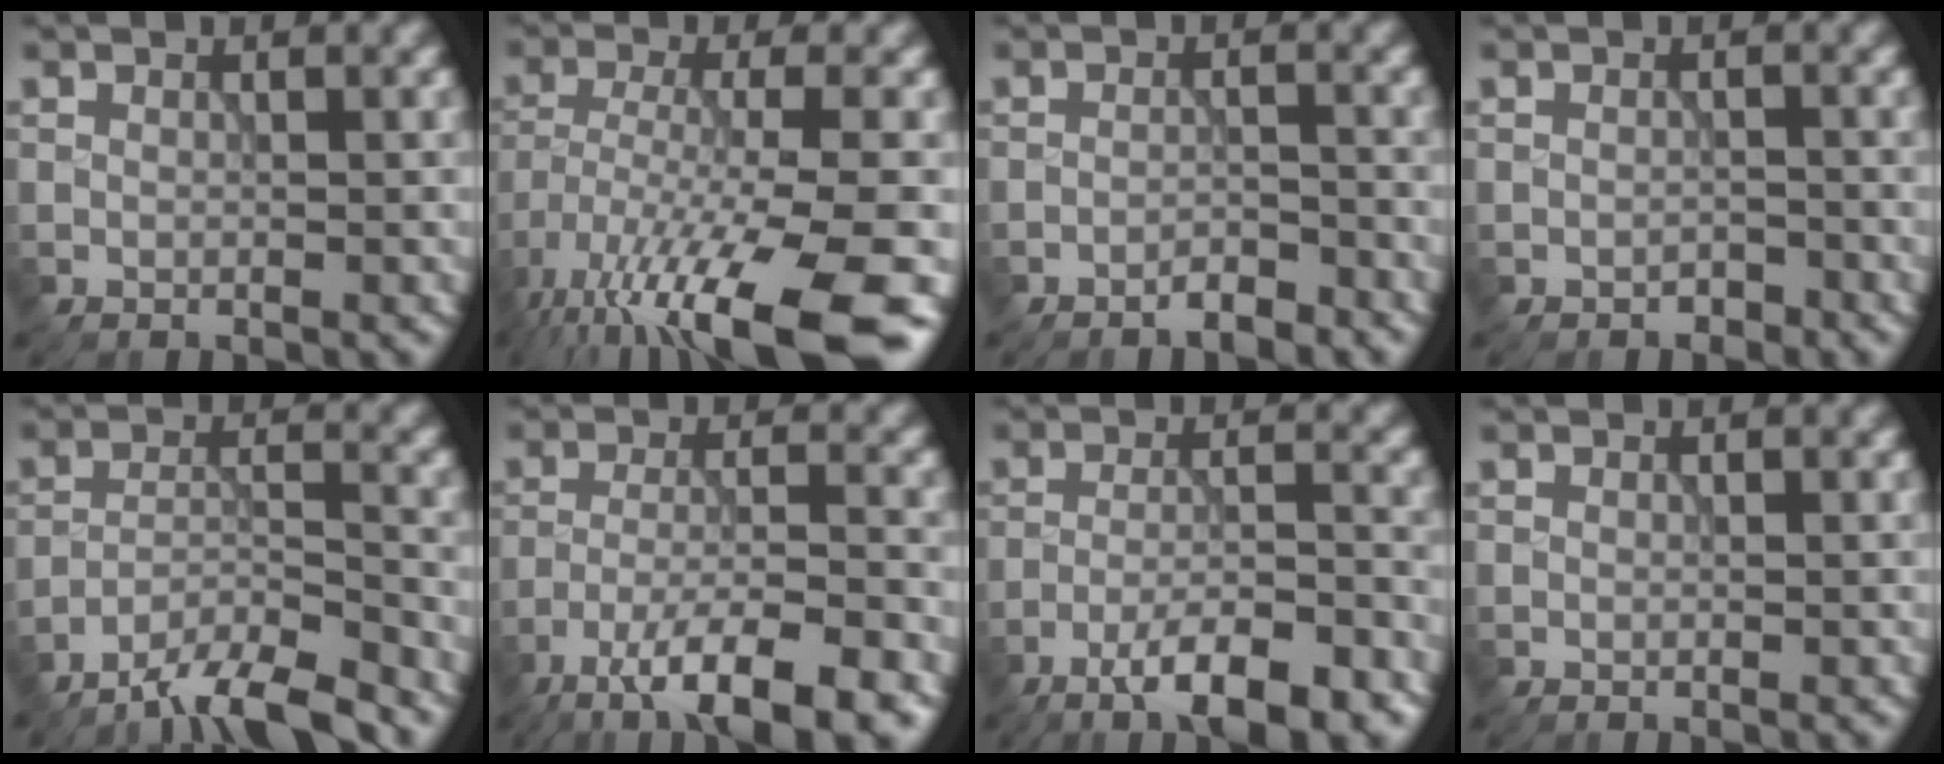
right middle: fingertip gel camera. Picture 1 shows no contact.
{"total": 14.4, "force": [-9.0, 3.2, 10.8], "torque": [-0.212, -0.026, -0.141]}
{"total": 1.9, "force": [-1.7, 0.3, 0.8], "torque": [-0.009, 0.005, -0.031]}
{"total": 0.9, "force": [-0.7, 0.4, 0.2], "torque": [-0.002, 0.000, -0.012]}
{"total": 7.9, "force": [-6.8, 1.3, 3.7], "torque": [-0.059, -0.002, -0.117]}
{"total": 8.2, "force": [-5.3, 1.6, 6.0], "torque": [-0.096, 0.000, -0.092]}
{"total": 6.8, "force": [-4.5, 1.3, 4.8], "torque": [-0.078, 0.004, -0.075]}
{"total": 0.0}